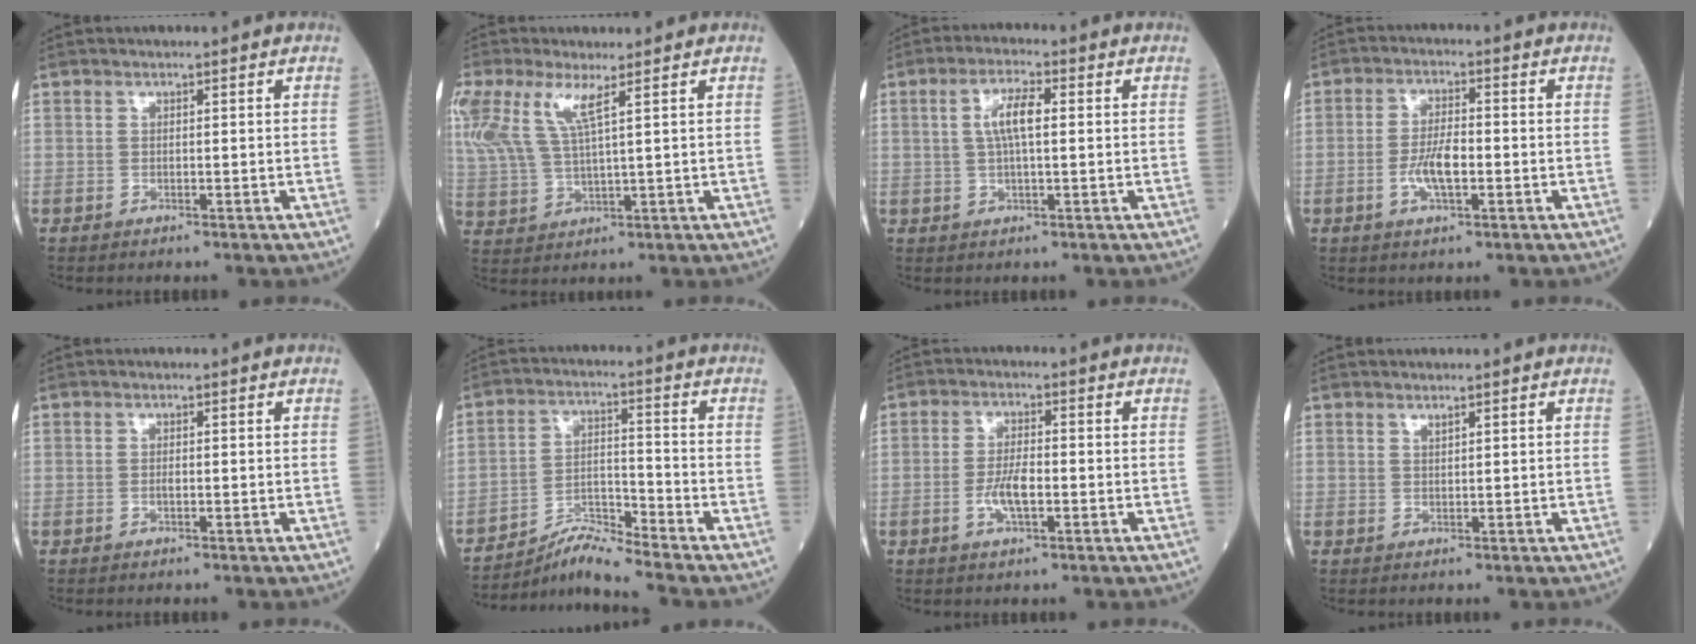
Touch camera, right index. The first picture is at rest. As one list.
[{"total": 11.3, "force": [5.9, 2.9, 9.3], "torque": [-0.237, 0.011, 0.115]}, {"total": 5.2, "force": [0.9, 1.1, 5.0], "torque": [-0.097, 0.012, 0.016]}, {"total": 5.4, "force": [-1.3, 1.6, 5.0], "torque": [-0.099, 0.003, -0.024]}, {"total": 0.8, "force": [-0.2, 0.3, 0.7], "torque": [-0.014, 0.000, -0.002]}, {"total": 6.5, "force": [-6.2, -1.7, 1.1], "torque": [-0.031, -0.002, -0.110]}, {"total": 4.7, "force": [-1.2, 1.3, 4.3], "torque": [-0.085, 0.002, -0.022]}, {"total": 0.8, "force": [0.7, 0.1, 0.4], "torque": [-0.009, -0.005, 0.014]}]